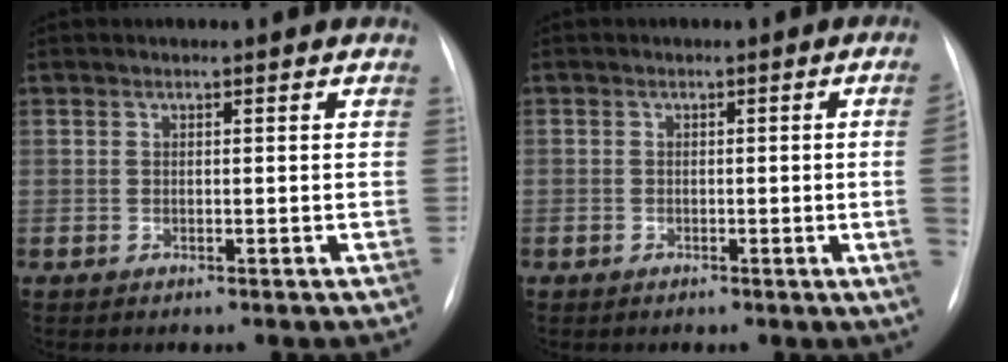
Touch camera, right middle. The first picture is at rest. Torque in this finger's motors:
{"motor_torque": [1.02, -1.12, -0.19, -0.21]}